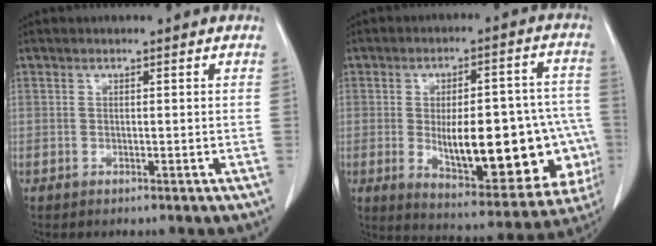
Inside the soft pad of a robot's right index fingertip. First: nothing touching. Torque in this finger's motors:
{"motor_torque": [0.75, -0.08, 0.91, 0.19]}